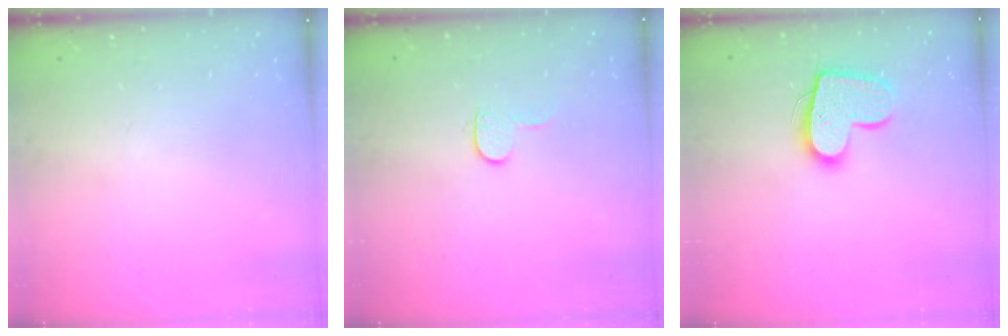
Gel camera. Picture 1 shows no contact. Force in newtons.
{"total": 3.9, "press": 3.9, "slide": 0.4}
{"total": 14.2, "press": 14.2, "slide": 1.0}